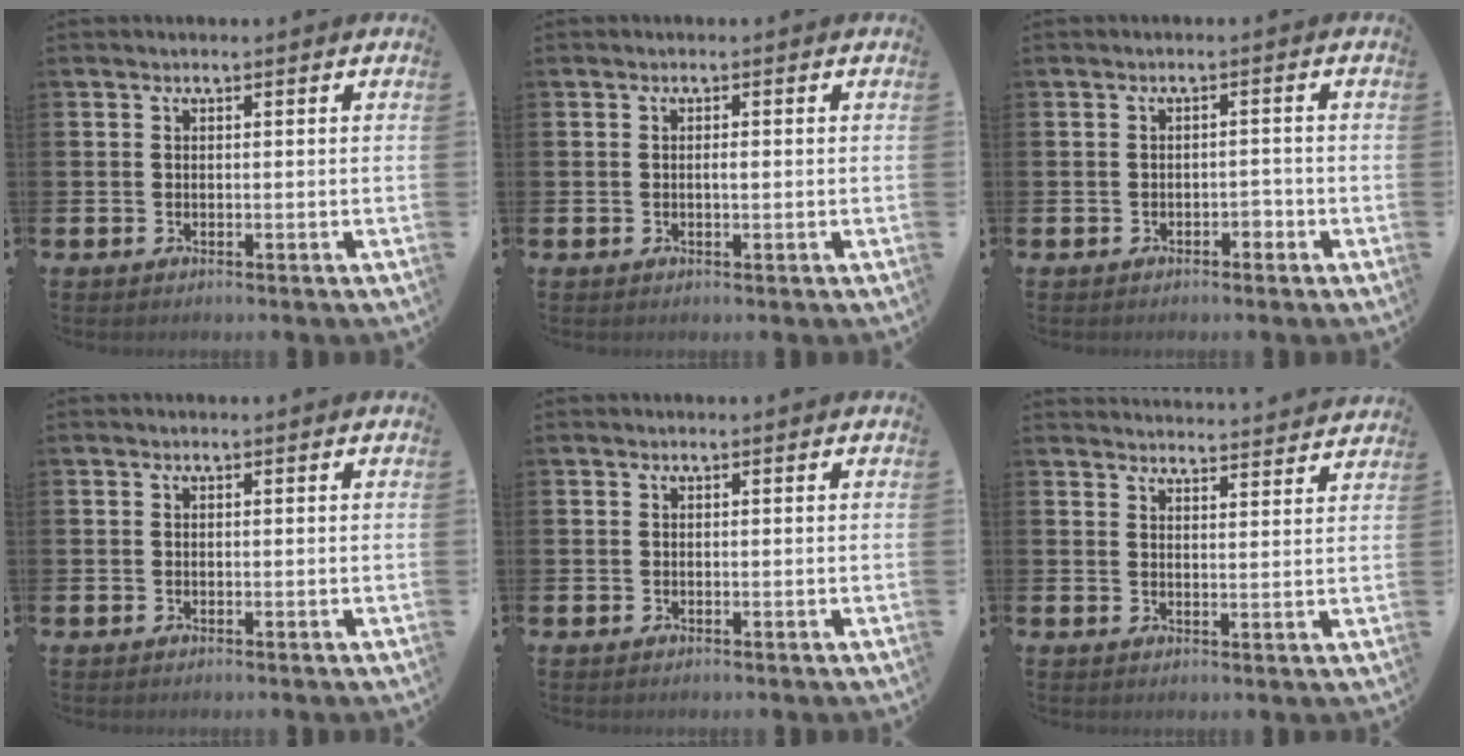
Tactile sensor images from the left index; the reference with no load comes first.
{"total": 0.8, "force": [0.0, 0.2, 0.7], "torque": [-0.010, -0.002, 0.000]}
{"total": 1.1, "force": [-0.9, 0.5, 0.4], "torque": [-0.012, 0.001, -0.020]}
{"total": 0.0}
{"total": 0.0}
{"total": 3.8, "force": [3.8, -0.2, -0.1], "torque": [-0.001, -0.030, 0.067]}